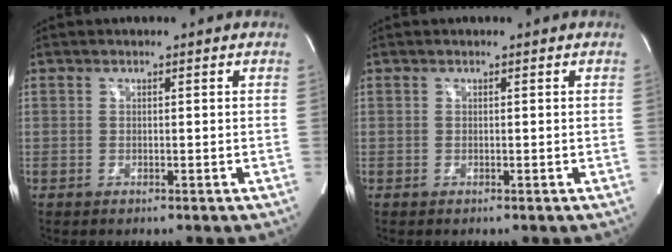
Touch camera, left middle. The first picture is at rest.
{"total": 0.0}